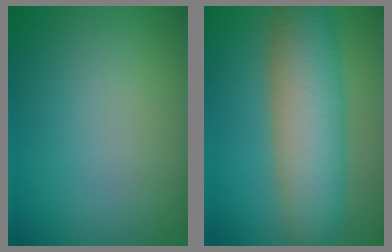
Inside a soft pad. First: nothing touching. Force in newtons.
{"total": 7.9, "press": 7.9, "slide": 0.1}